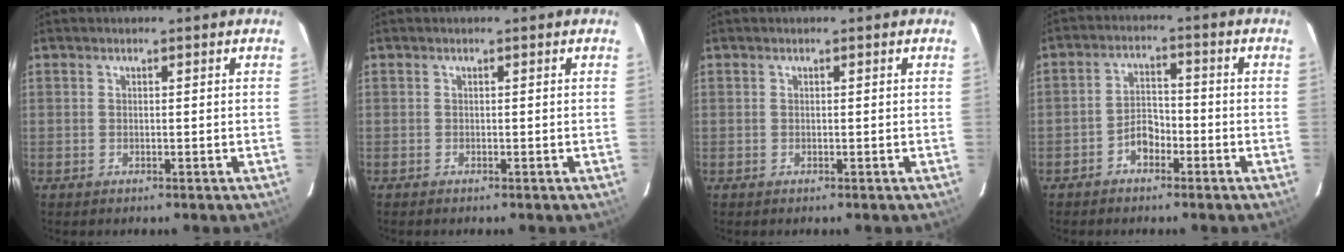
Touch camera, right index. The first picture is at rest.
{"total": 0.0}
{"total": 0.0}
{"total": 4.2, "force": [-2.7, 2.6, 1.9], "torque": [-0.043, 0.014, -0.042]}